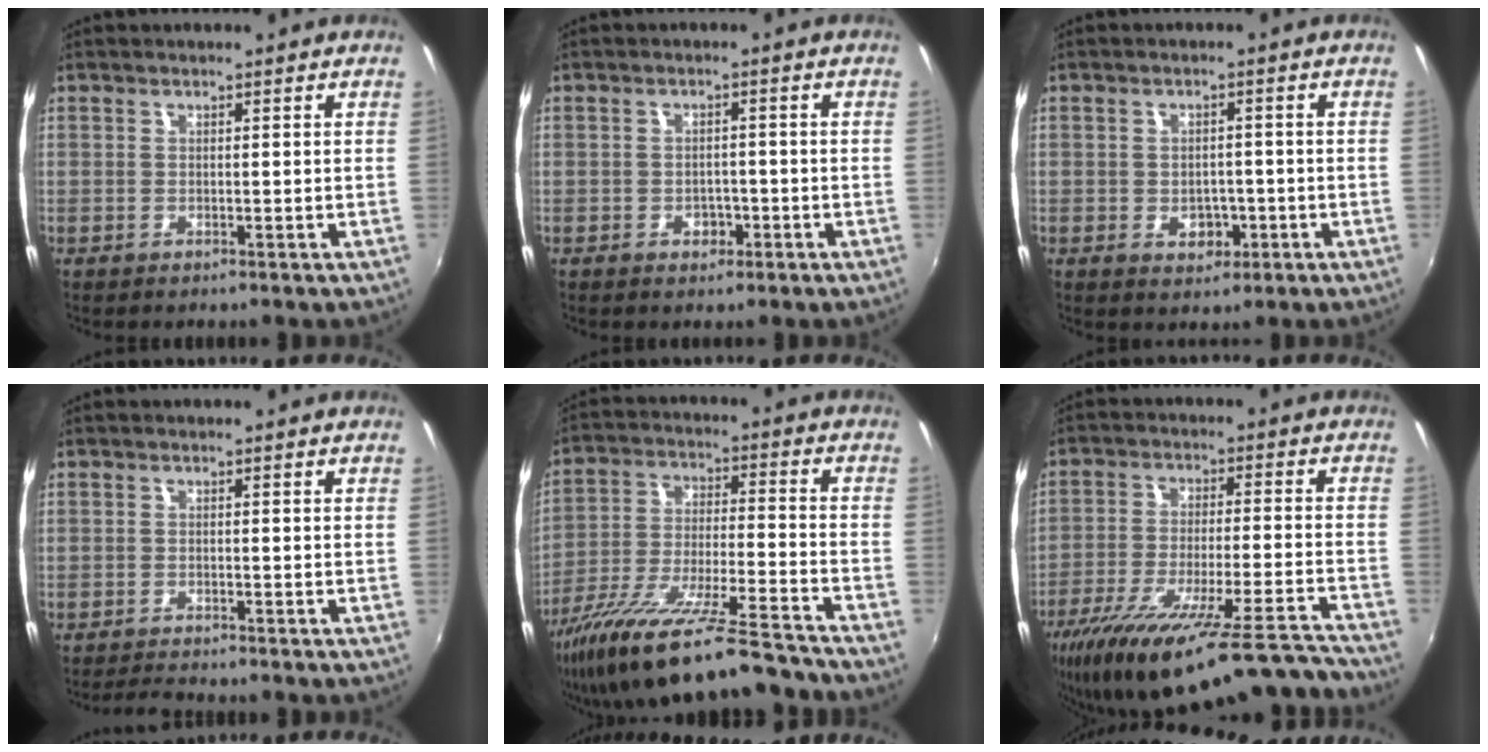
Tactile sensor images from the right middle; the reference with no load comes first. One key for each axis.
{"total": 2.7, "fx": -1.3, "fy": 2.1, "fz": 1.1, "tx": -0.019, "ty": 0.003, "tz": -0.016}
{"total": 4.2, "fx": -1.4, "fy": 3.2, "fz": 2.3, "tx": -0.039, "ty": 0.003, "tz": -0.014}
{"total": 2.4, "fx": -2.4, "fy": 0.0, "fz": 0.6, "tx": -0.022, "ty": -0.011, "tz": -0.045}
{"total": 22.5, "fx": -18.5, "fy": 2.5, "fz": 12.5, "tx": -0.232, "ty": -0.054, "tz": -0.301}
{"total": 27.4, "fx": -23.3, "fy": 4.8, "fz": 13.6, "tx": -0.232, "ty": -0.043, "tz": -0.343}